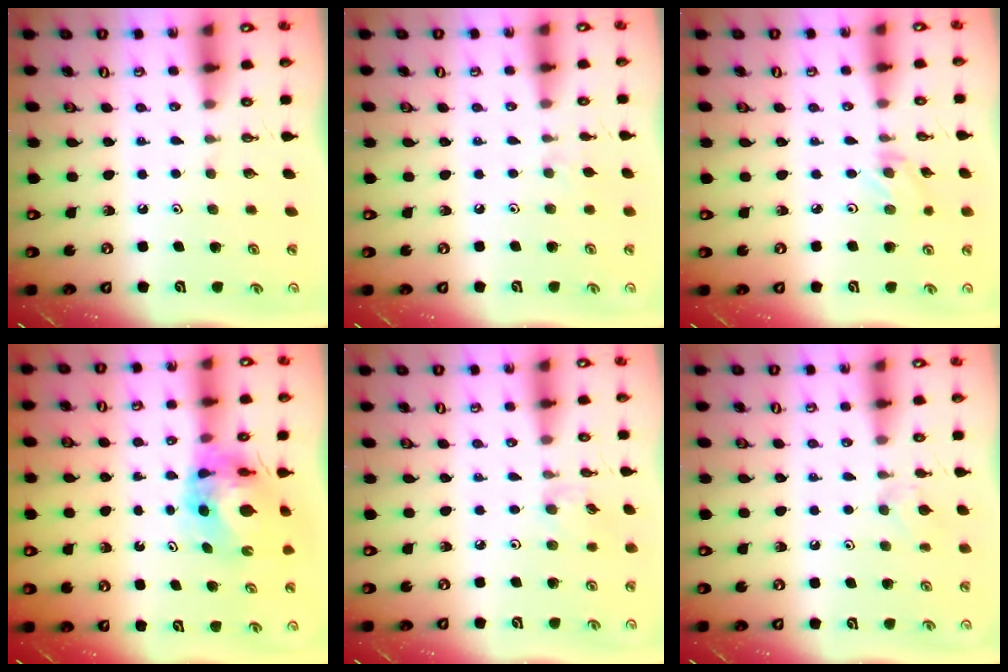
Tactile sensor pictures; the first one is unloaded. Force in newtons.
{"total": 2.8, "press": 2.7, "slide": 0.5}
{"total": 1.2, "press": 1.1, "slide": 0.2}
{"total": 9.6, "press": 9.5, "slide": 1.0}
{"total": 3.1, "press": 3.1, "slide": 0.5}
{"total": 6.0, "press": 6.0, "slide": 1.0}